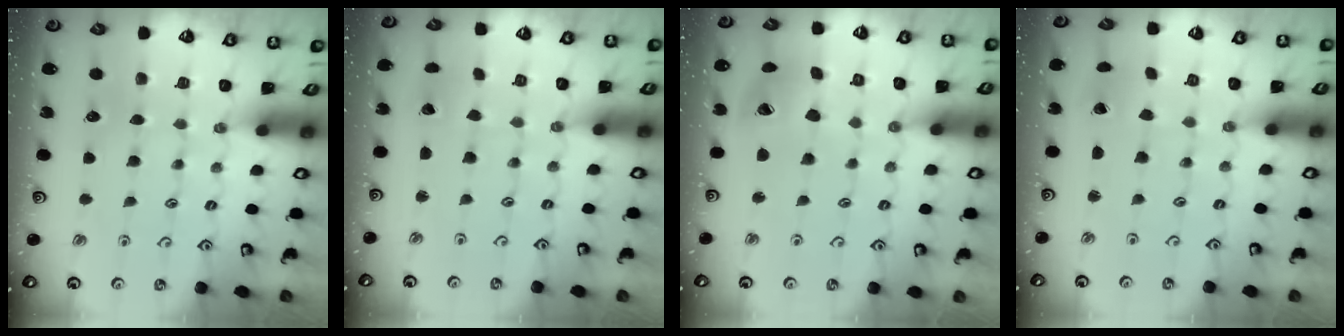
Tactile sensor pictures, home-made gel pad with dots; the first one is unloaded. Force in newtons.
{"total": 2.6, "press": 2.6, "slide": 0.2}
{"total": 13.5, "press": 13.4, "slide": 1.7}
{"total": 0.0}